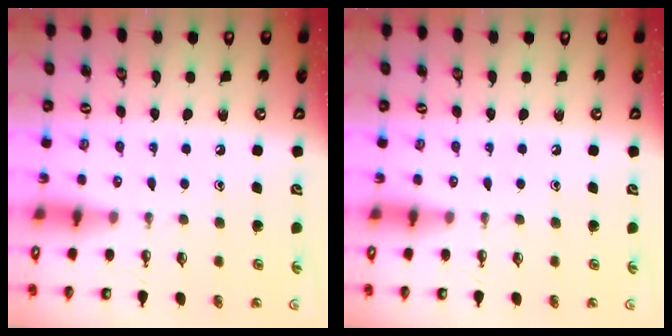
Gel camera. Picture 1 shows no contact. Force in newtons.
{"total": 0.0}